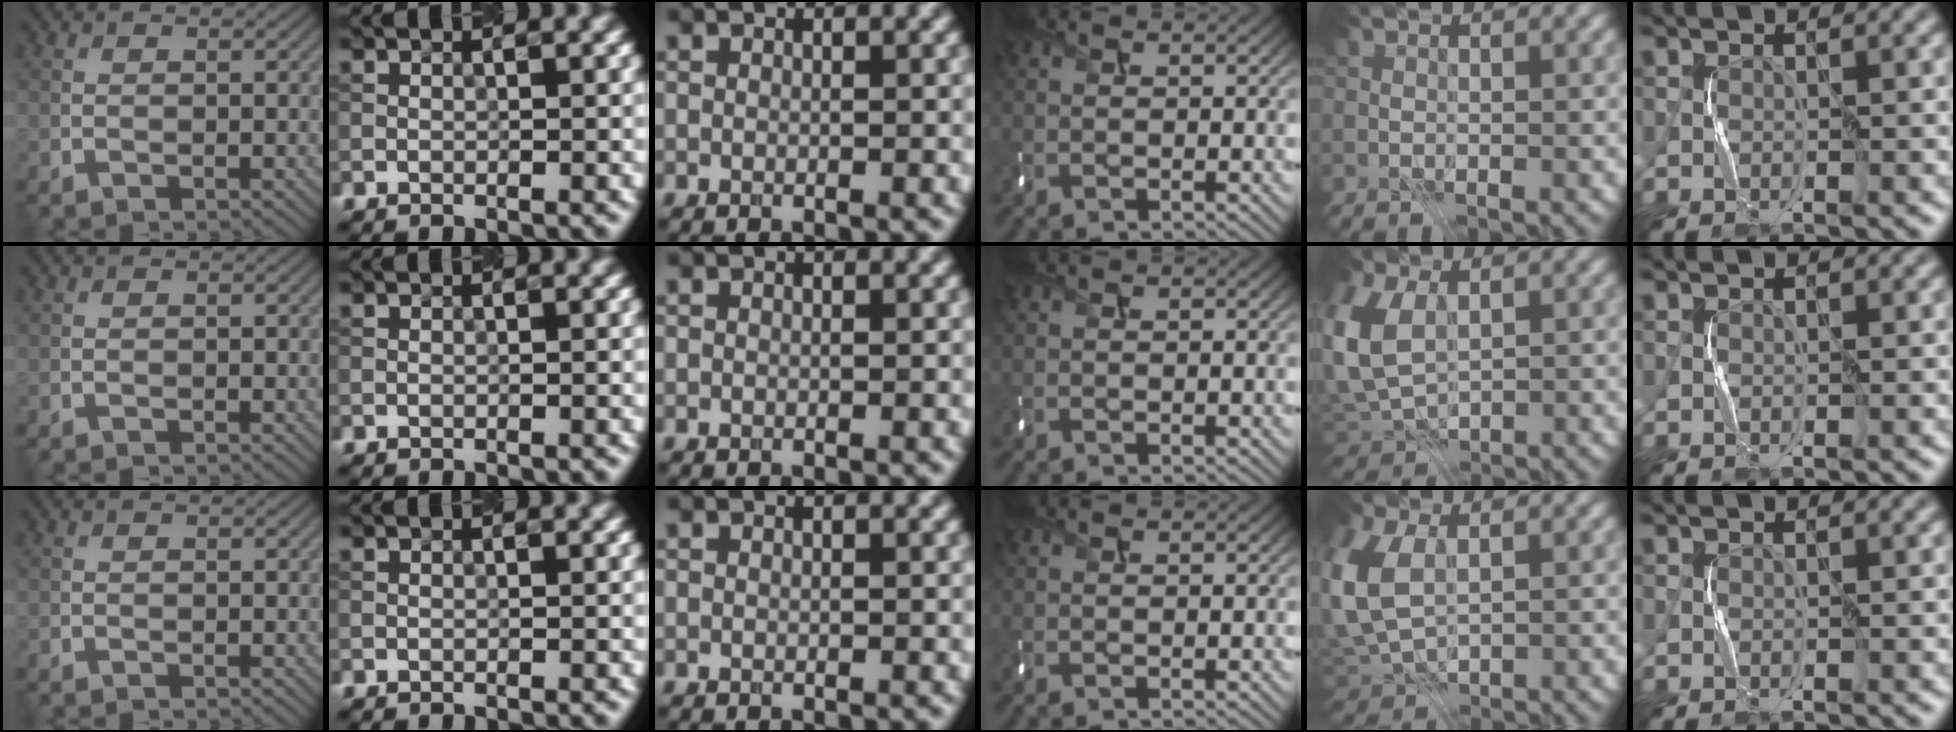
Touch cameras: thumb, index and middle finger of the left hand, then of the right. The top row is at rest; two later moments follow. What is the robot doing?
{"motion": "press", "object": "keyboard"}